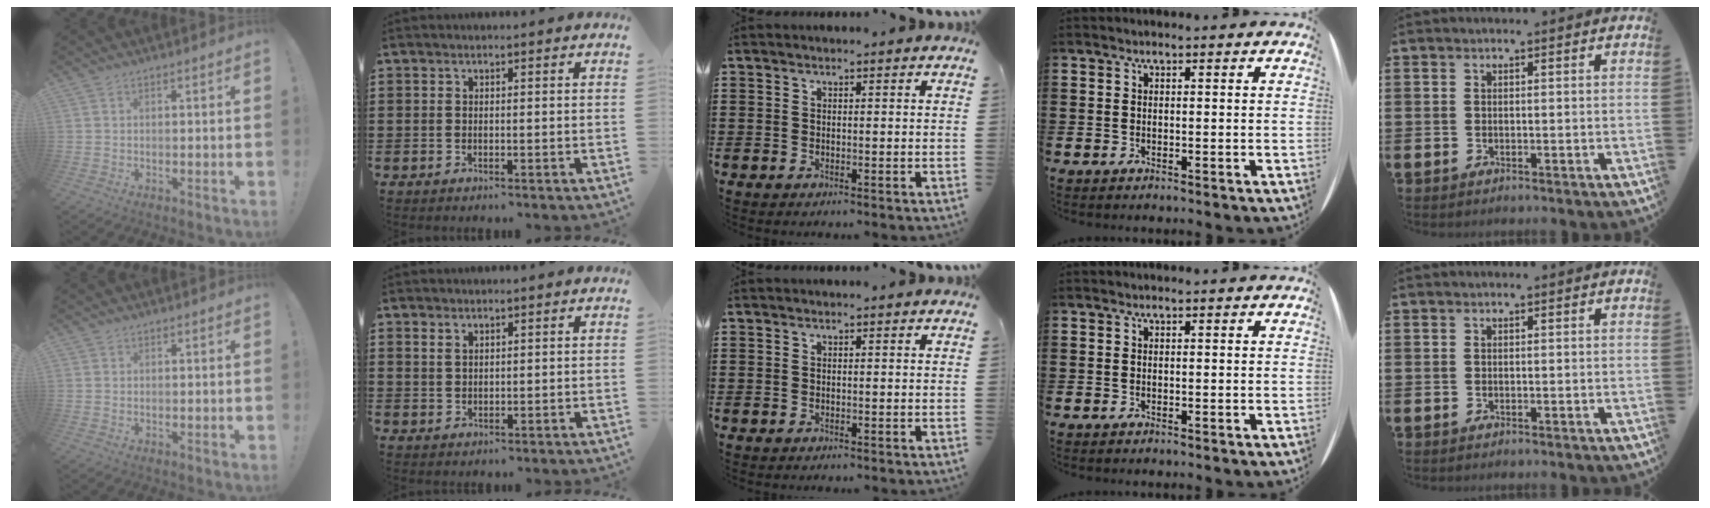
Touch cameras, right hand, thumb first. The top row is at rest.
{"thumb": {"total": 0.5, "force": [0.4, 0.4, 0.0], "torque": [0.002, 0.000, 0.008]}, "index": {"total": 1.2, "force": [1.0, 0.6, 0.4], "torque": [-0.010, 0.001, 0.020]}}